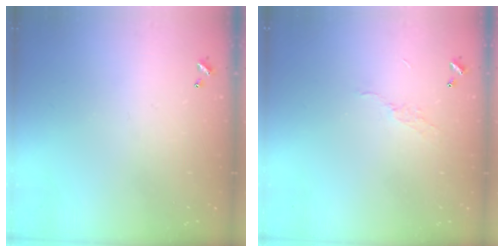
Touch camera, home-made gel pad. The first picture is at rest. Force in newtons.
{"total": 4.8, "press": 4.8, "slide": 0.7}